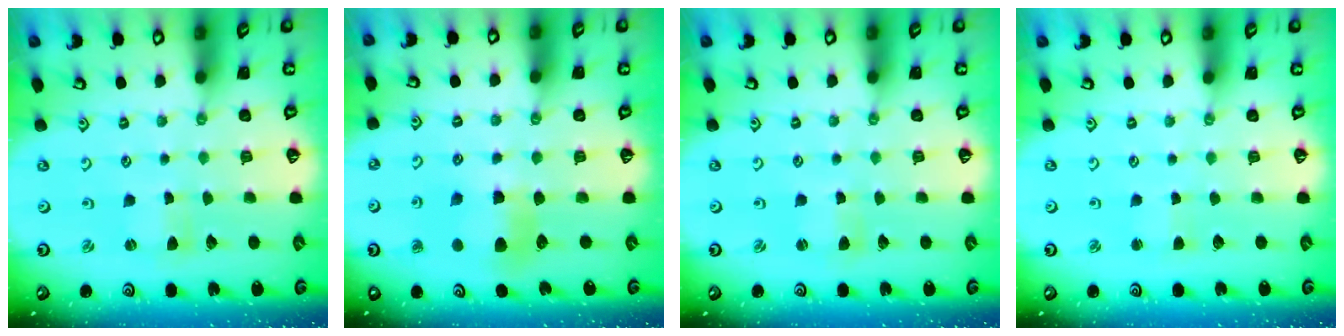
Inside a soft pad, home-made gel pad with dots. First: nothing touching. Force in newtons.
{"total": 6.6, "press": 6.6, "slide": 0.8}
{"total": 2.1, "press": 2.1, "slide": 0.3}
{"total": 1.9, "press": 1.9, "slide": 0.3}